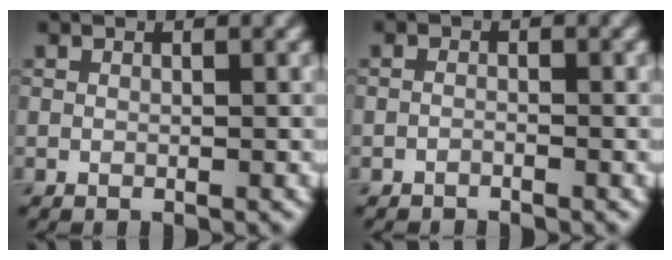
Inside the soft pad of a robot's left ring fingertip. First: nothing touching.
{"total": 0.7, "force": [-0.7, 0.2, 0.1], "torque": [0.000, 0.000, -0.015]}